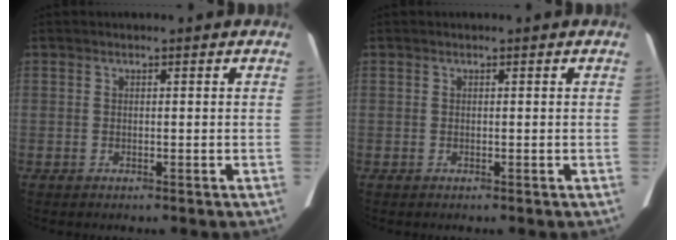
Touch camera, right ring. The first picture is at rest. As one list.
[{"total": 0.0}]